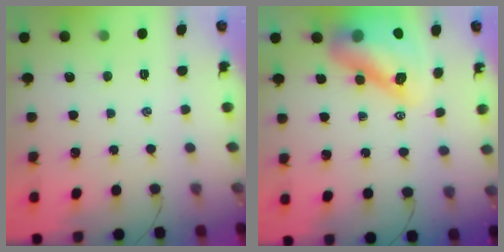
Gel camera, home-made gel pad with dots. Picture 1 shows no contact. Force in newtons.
{"total": 16.0, "press": 15.4, "slide": 4.4}